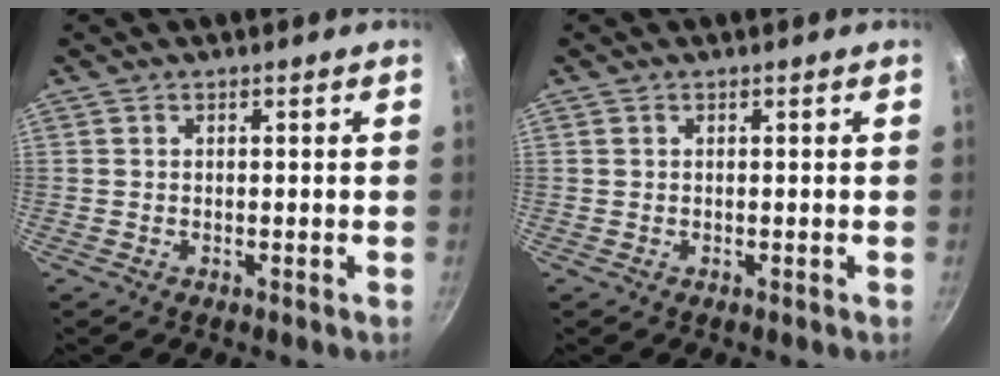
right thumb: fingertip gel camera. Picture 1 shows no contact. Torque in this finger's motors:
{"motor_torque": [-0.39, 0.19, 0.15, 0.28, 0.00]}